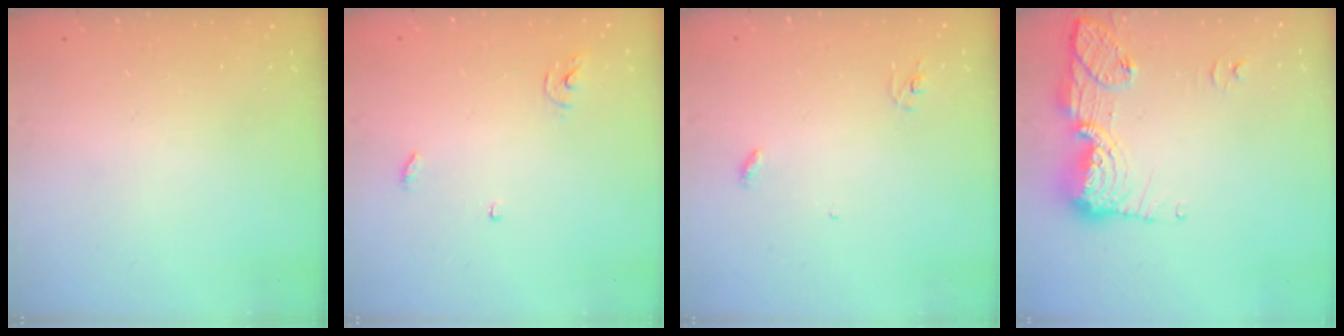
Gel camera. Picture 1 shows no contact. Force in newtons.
{"total": 3.9, "press": 3.9, "slide": 0.4}
{"total": 2.9, "press": 2.9, "slide": 0.2}
{"total": 14.5, "press": 14.3, "slide": 2.9}